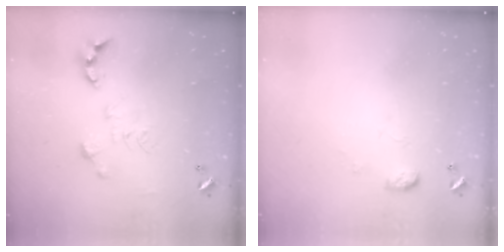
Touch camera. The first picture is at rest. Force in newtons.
{"total": 5.3, "press": 5.2, "slide": 0.8}